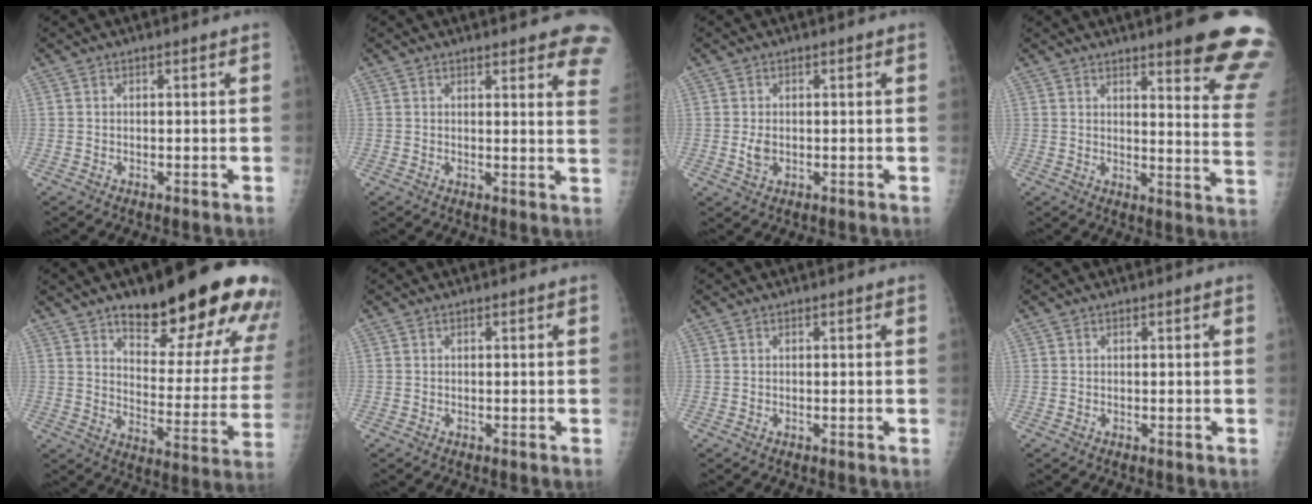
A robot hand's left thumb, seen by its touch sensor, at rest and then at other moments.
{"total": 10.3, "force": [8.3, 2.5, 5.6], "torque": [-0.029, -0.033, 0.072]}
{"total": 2.3, "force": [-0.1, 1.6, 1.6], "torque": [-0.027, -0.003, 0.001]}
{"total": 17.7, "force": [12.8, 2.7, 11.9], "torque": [-0.121, -0.082, 0.146]}
{"total": 25.1, "force": [16.2, 8.2, 17.4], "torque": [-0.184, -0.077, 0.222]}
{"total": 0.0}
{"total": 0.0}
{"total": 0.0}